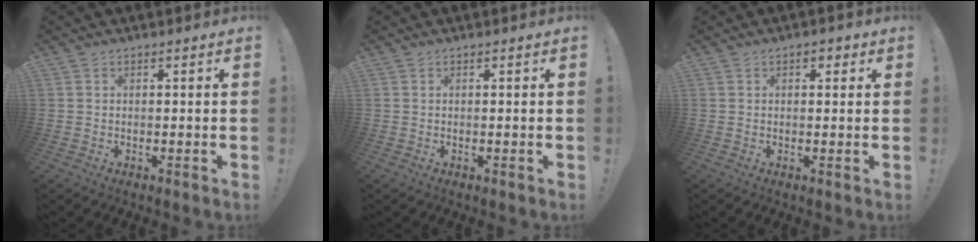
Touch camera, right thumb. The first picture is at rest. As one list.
[{"total": 0.0}, {"total": 2.0, "force": [0.5, 1.4, 1.4], "torque": [-0.010, 0.000, 0.005]}]